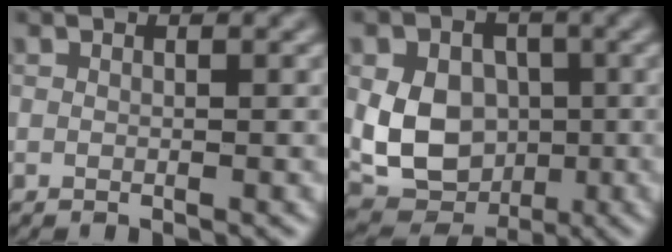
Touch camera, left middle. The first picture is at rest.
{"total": 8.2, "force": [-0.2, 6.4, 5.0], "torque": [-0.079, -0.009, -0.004]}